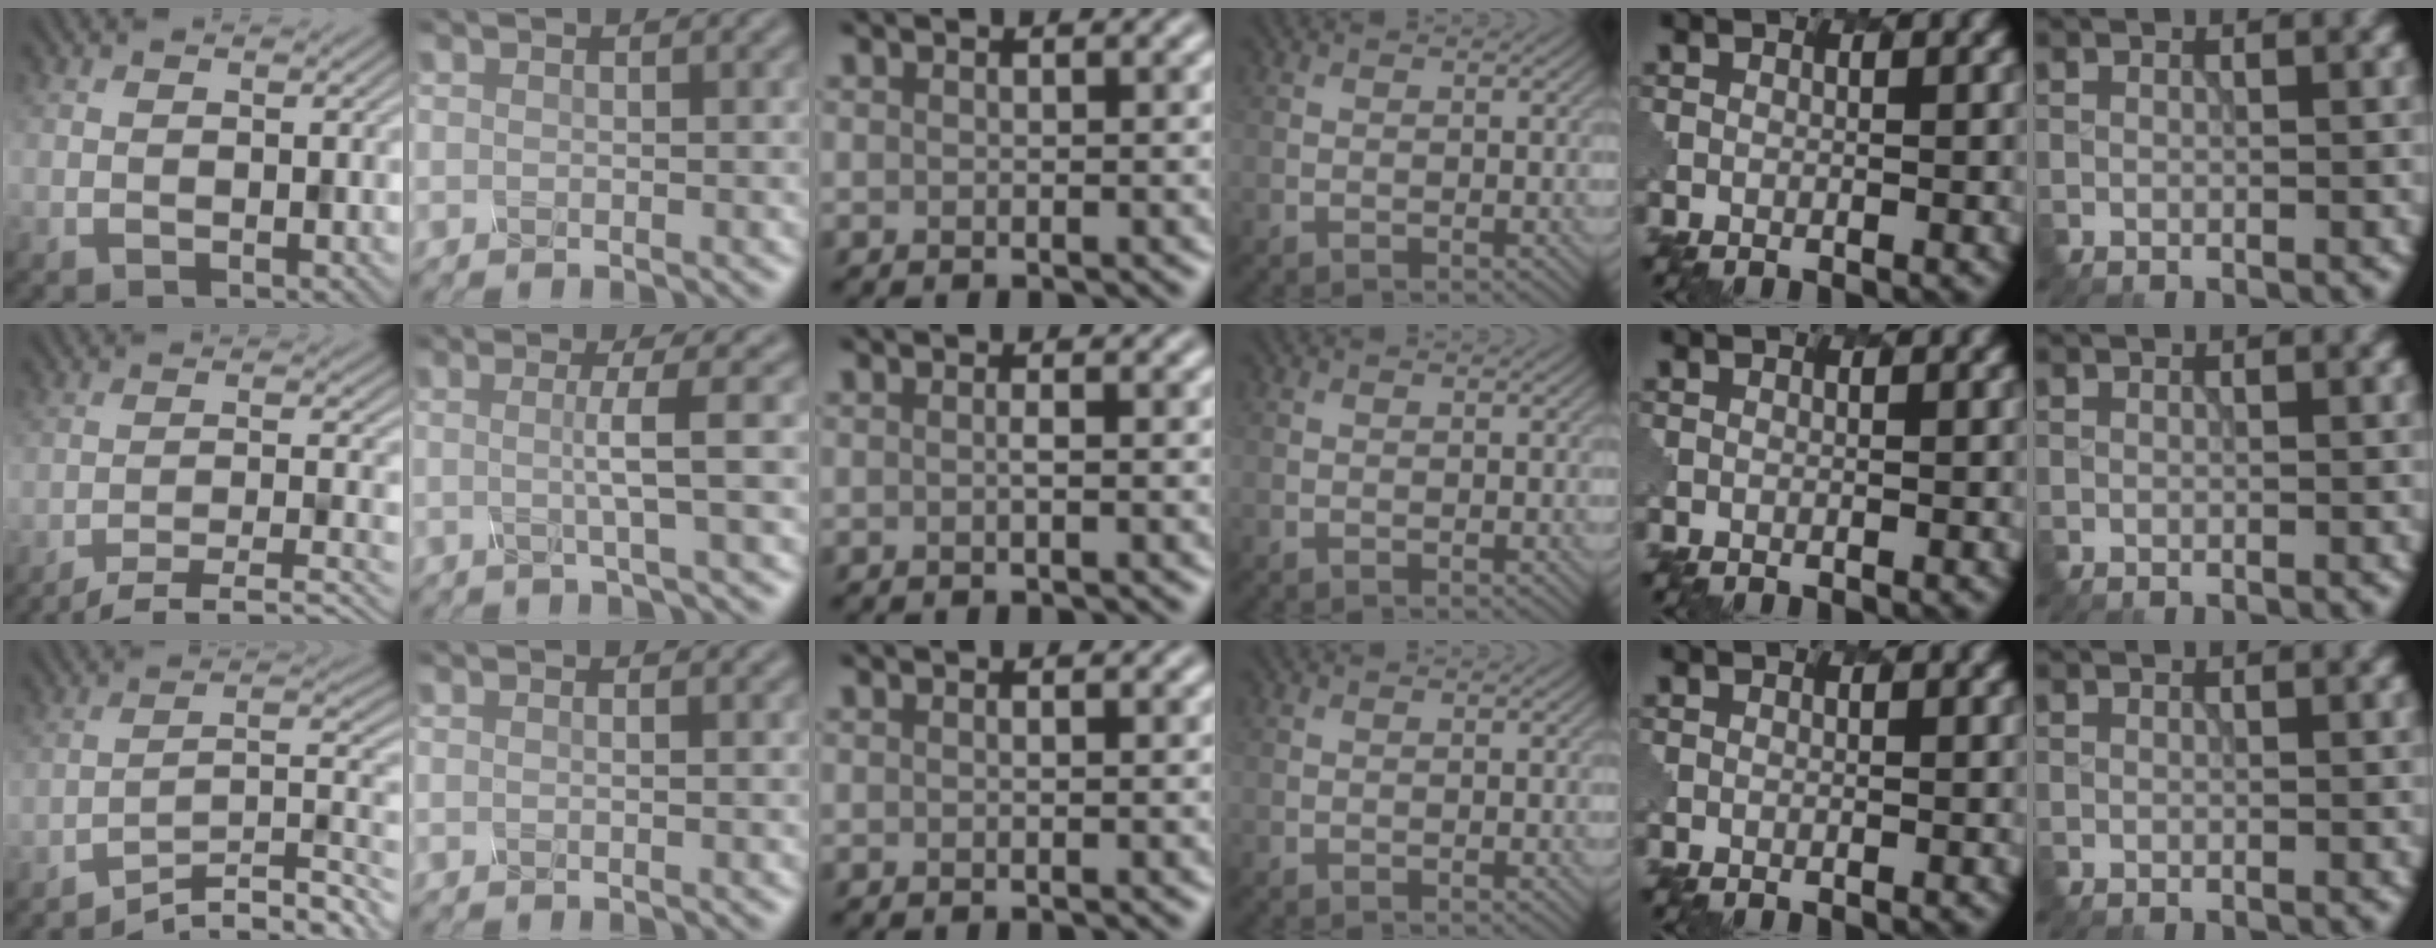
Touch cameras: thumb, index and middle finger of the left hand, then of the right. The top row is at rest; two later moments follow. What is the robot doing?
{"motion": "shake", "object": "salt shaker"}